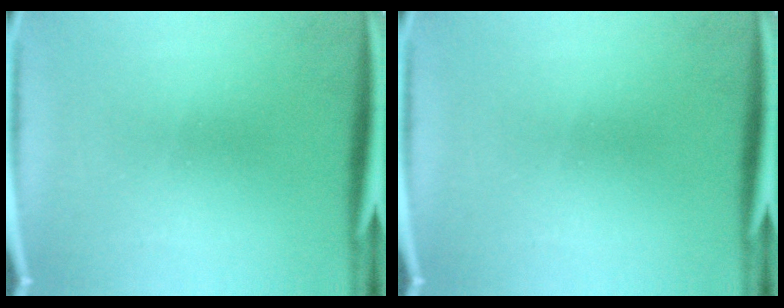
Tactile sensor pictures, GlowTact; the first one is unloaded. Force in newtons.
{"total": 0.0}